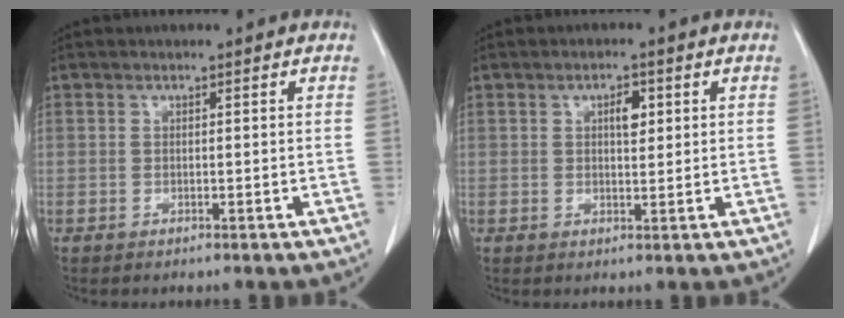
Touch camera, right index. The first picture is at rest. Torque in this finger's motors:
{"motor_torque": [0.17, 0.08, 0.06, 0.02]}